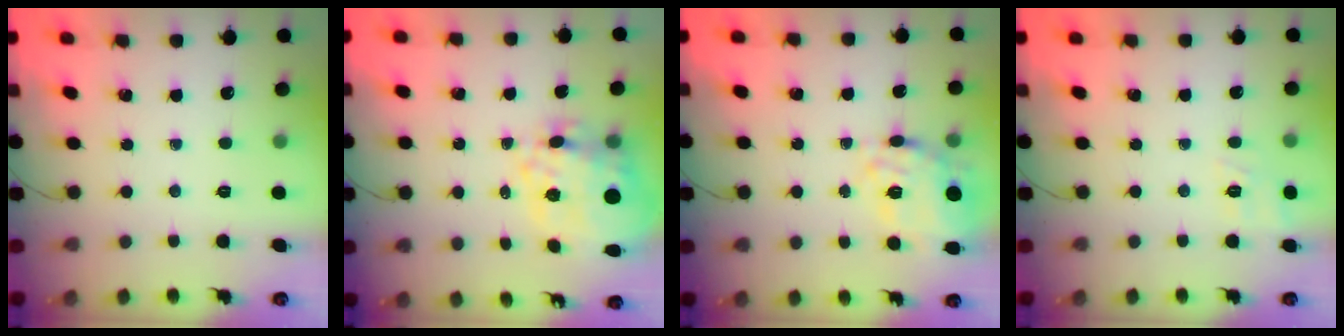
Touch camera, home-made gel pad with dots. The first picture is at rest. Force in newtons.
{"total": 10.7, "press": 9.8, "slide": 4.3}
{"total": 12.1, "press": 11.5, "slide": 4.0}
{"total": 8.4, "press": 8.2, "slide": 1.5}